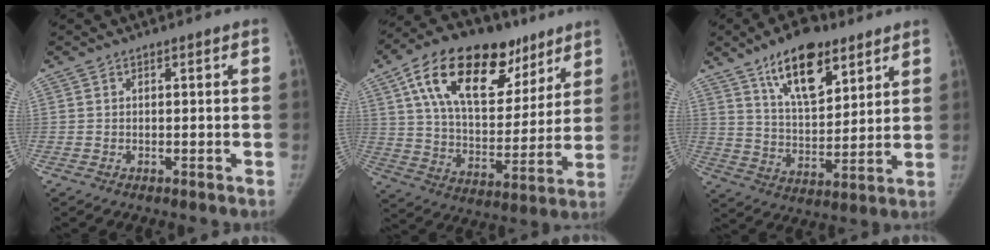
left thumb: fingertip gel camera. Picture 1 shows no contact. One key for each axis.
{"total": 25.8, "fx": 13.7, "fy": 13.9, "fz": 16.9, "tx": -0.238, "ty": -0.012, "tz": 0.229}
{"total": 15.2, "fx": 9.3, "fy": 6.9, "fz": 10.0, "tx": -0.125, "ty": -0.045, "tz": 0.162}